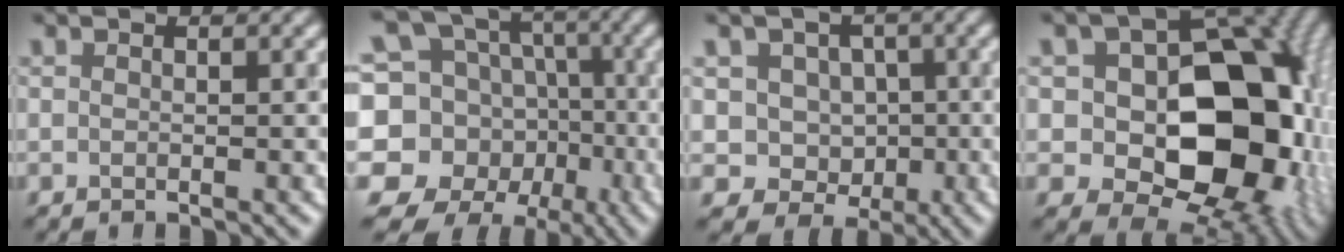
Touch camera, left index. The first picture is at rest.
{"total": 13.3, "force": [-3.5, 11.6, 5.4], "torque": [-0.146, -0.002, -0.049]}
{"total": 3.5, "force": [-0.4, 3.3, 1.0], "torque": [-0.011, -0.003, -0.008]}
{"total": 15.9, "force": [-0.6, 11.0, 11.4], "torque": [-0.110, -0.007, 0.005]}